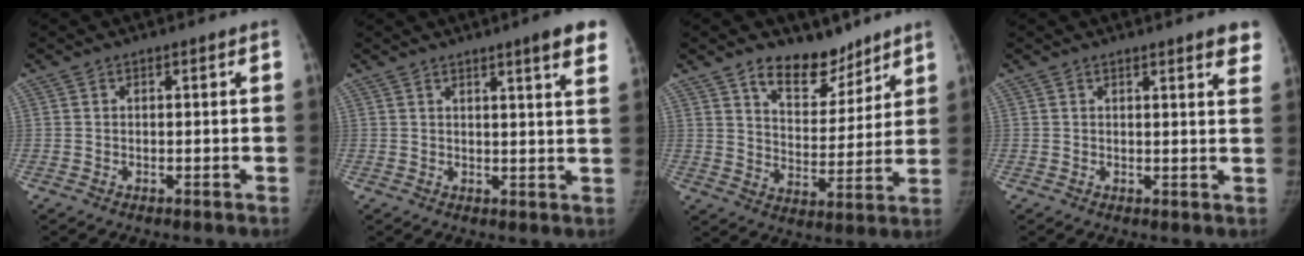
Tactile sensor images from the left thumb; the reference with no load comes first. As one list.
[{"total": 7.9, "force": [5.1, 0.4, 5.9], "torque": [-0.060, -0.018, 0.054]}, {"total": 10.8, "force": [8.2, 5.8, 4.0], "torque": [-0.026, -0.059, 0.142]}, {"total": 5.5, "force": [4.0, 0.7, 3.7], "torque": [-0.026, -0.012, 0.037]}]